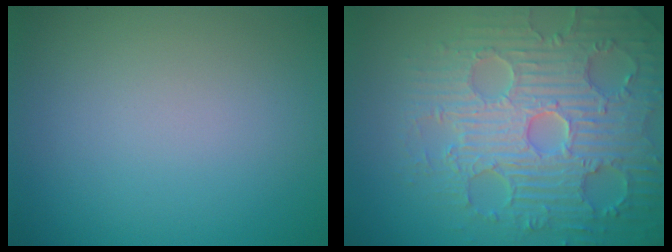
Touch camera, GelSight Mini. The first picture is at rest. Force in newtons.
{"total": 8.4, "press": 6.4, "slide": 5.5}